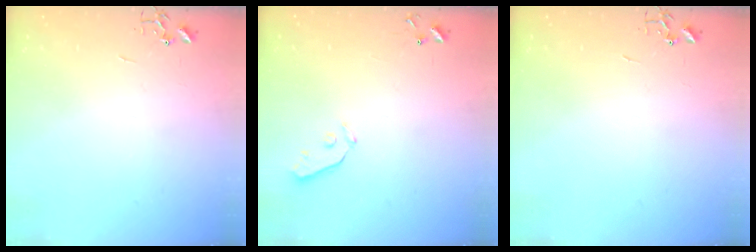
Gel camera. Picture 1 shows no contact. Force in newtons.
{"total": 3.4, "press": 3.4, "slide": 0.5}
{"total": 0.0}